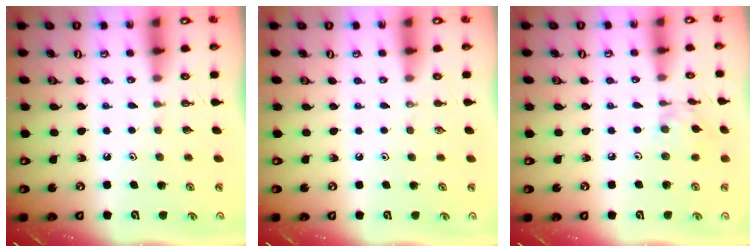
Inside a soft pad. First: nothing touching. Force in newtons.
{"total": 0.0}
{"total": 3.1, "press": 3.1, "slide": 0.3}